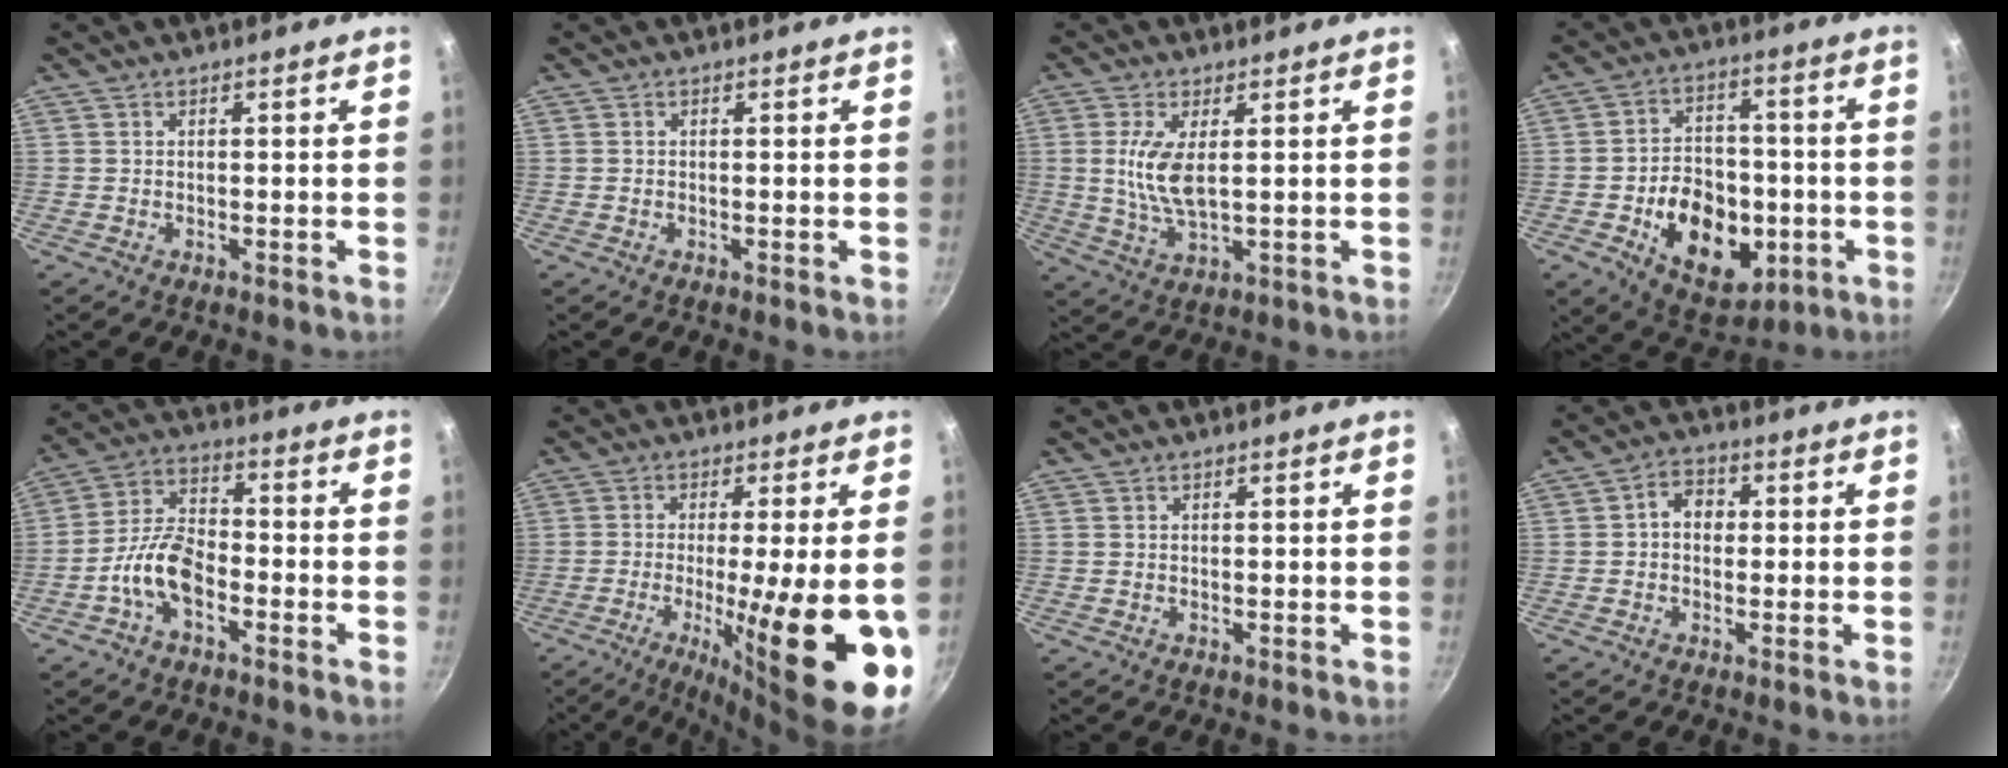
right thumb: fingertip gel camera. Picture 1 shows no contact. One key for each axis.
{"total": 0.0}
{"total": 7.7, "fx": 1.2, "fy": 2.9, "fz": 7.0, "tx": -0.145, "ty": -0.009, "tz": 0.030}
{"total": 17.3, "fx": -4.3, "fy": 12.1, "fz": 11.5, "tx": -0.132, "ty": 0.020, "tz": -0.052}
{"total": 9.4, "fx": -4.1, "fy": 5.1, "fz": 6.8, "tx": -0.121, "ty": 0.045, "tz": -0.086}
{"total": 20.0, "fx": -4.8, "fy": 3.9, "fz": 19.0, "tx": -0.273, "ty": -0.013, "tz": -0.061}
{"total": 0.0}
{"total": 4.9, "fx": 0.3, "fy": 3.9, "fz": 3.0, "tx": -0.024, "ty": 0.011, "tz": -0.004}